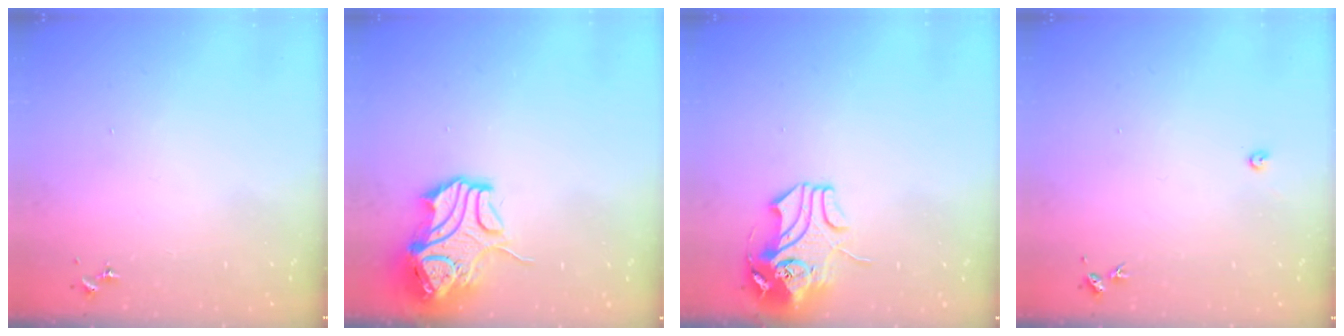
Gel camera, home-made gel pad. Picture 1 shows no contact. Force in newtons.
{"total": 13.6, "press": 13.4, "slide": 2.1}
{"total": 9.9, "press": 9.8, "slide": 1.6}
{"total": 2.2, "press": 2.2, "slide": 0.3}